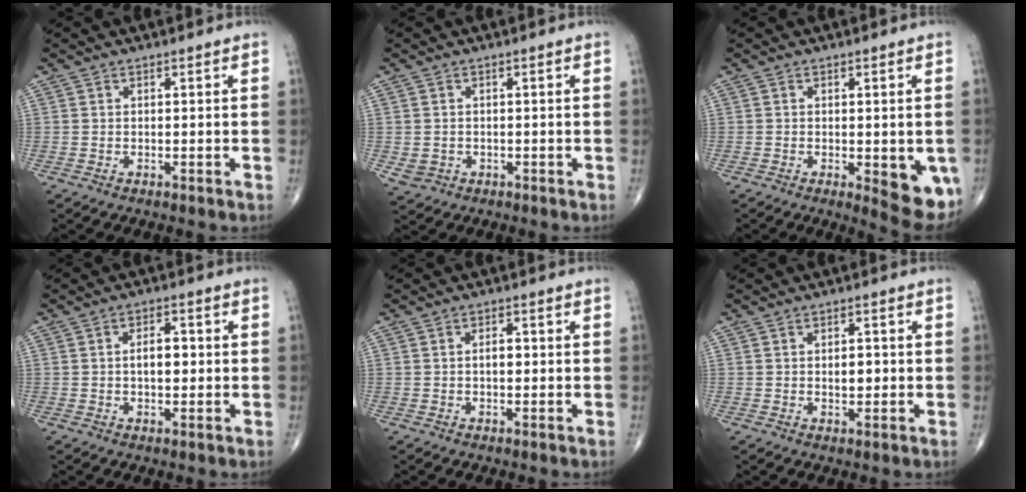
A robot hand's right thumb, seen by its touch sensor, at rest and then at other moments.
{"total": 2.6, "force": [-0.4, 2.3, 1.0], "torque": [-0.017, 0.001, 0.001]}
{"total": 8.5, "force": [-2.2, 3.2, 7.6], "torque": [-0.077, -0.015, -0.023]}
{"total": 4.7, "force": [0.1, 2.6, 3.9], "torque": [-0.057, 0.008, -0.002]}
{"total": 2.2, "force": [-0.1, 1.3, 1.8], "torque": [-0.026, 0.005, -0.004]}
{"total": 3.1, "force": [-0.1, 1.8, 2.5], "torque": [-0.028, 0.001, -0.001]}